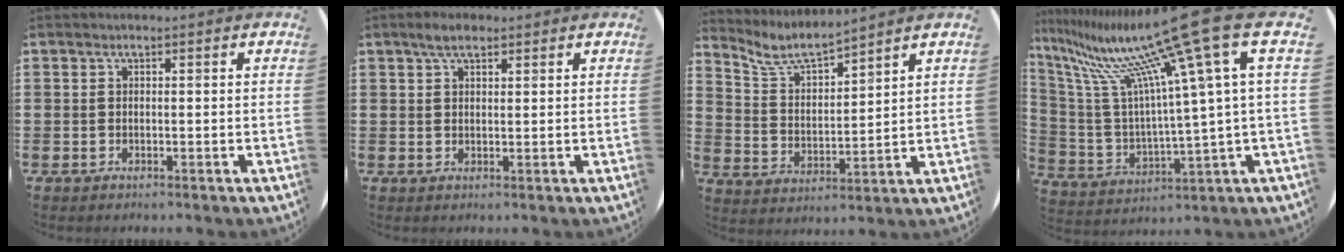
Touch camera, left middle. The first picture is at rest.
{"total": 2.9, "force": [2.2, 1.2, 1.6], "torque": [-0.026, 0.005, 0.037]}
{"total": 6.2, "force": [5.8, 0.8, 2.1], "torque": [-0.061, -0.033, 0.102]}
{"total": 19.6, "force": [13.6, 1.9, 14.0], "torque": [-0.311, -0.093, 0.214]}